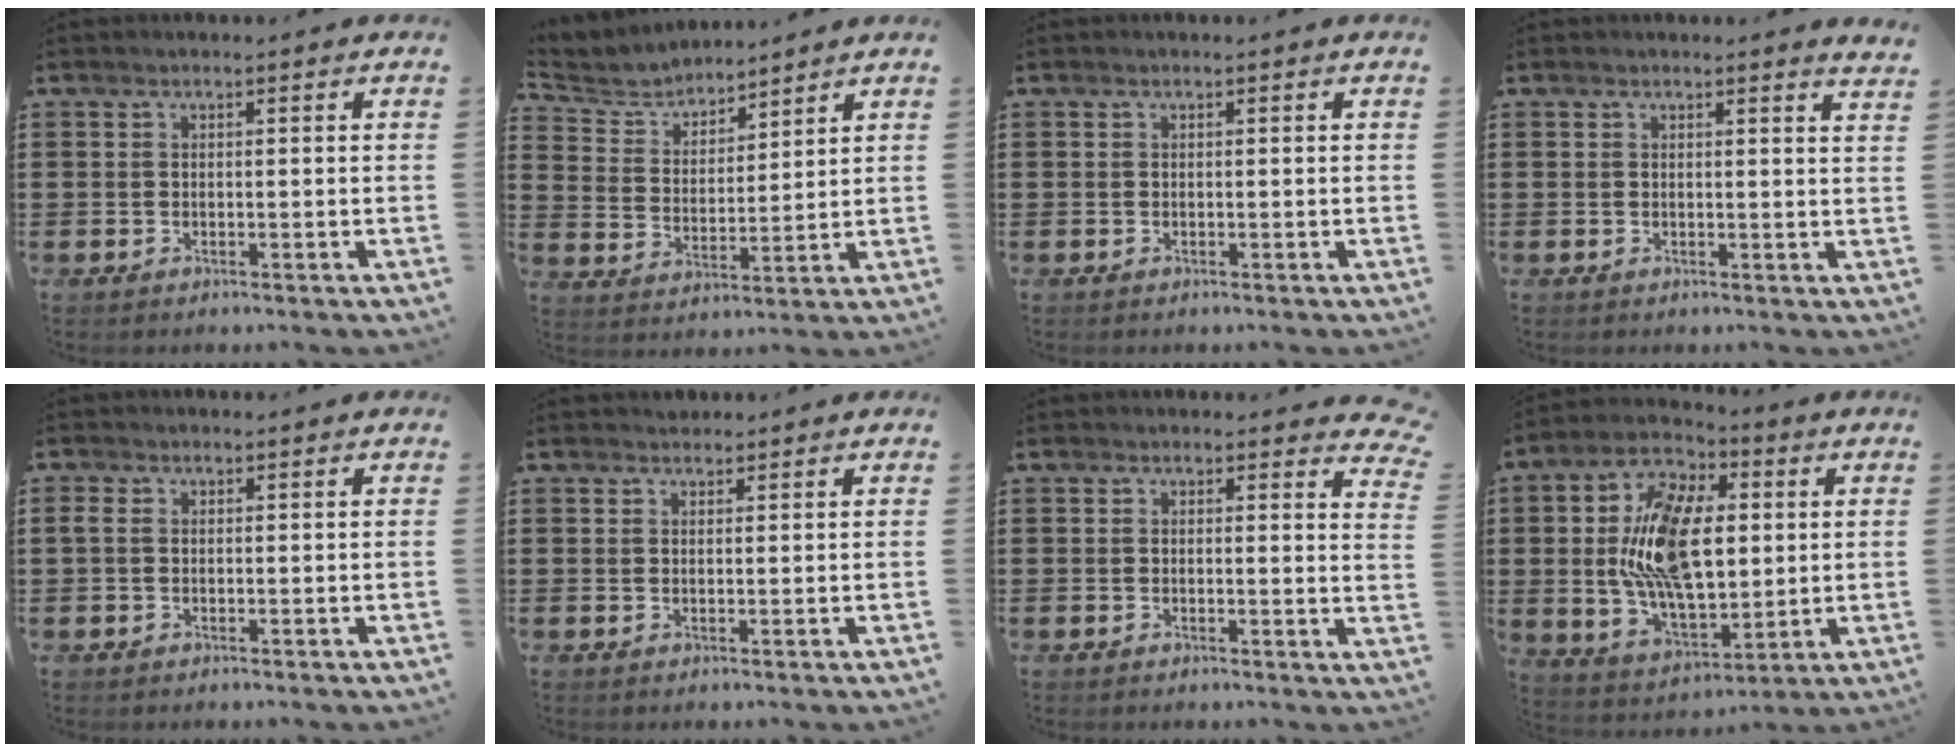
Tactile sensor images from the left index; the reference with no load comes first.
{"total": 5.1, "force": [4.9, 1.4, 0.3], "torque": [-0.035, -0.022, 0.084]}
{"total": 0.0}
{"total": 1.2, "force": [1.0, -0.2, 0.5], "torque": [-0.011, -0.003, 0.019]}
{"total": 1.3, "force": [0.0, 0.8, 1.0], "torque": [-0.037, -0.001, -0.006]}
{"total": 0.9, "force": [0.9, 0.2, -0.1], "torque": [0.001, 0.000, 0.018]}
{"total": 1.6, "force": [1.5, 0.3, 0.5], "torque": [0.000, -0.008, 0.027]}
{"total": 15.0, "force": [2.0, 8.2, 12.4], "torque": [-0.262, 0.011, 0.038]}